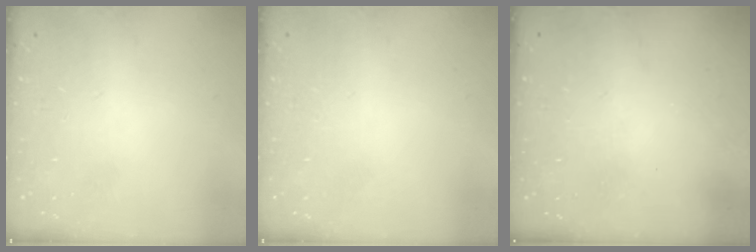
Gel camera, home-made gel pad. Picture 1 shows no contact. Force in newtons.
{"total": 0.0}
{"total": 3.3, "press": 3.3, "slide": 0.1}